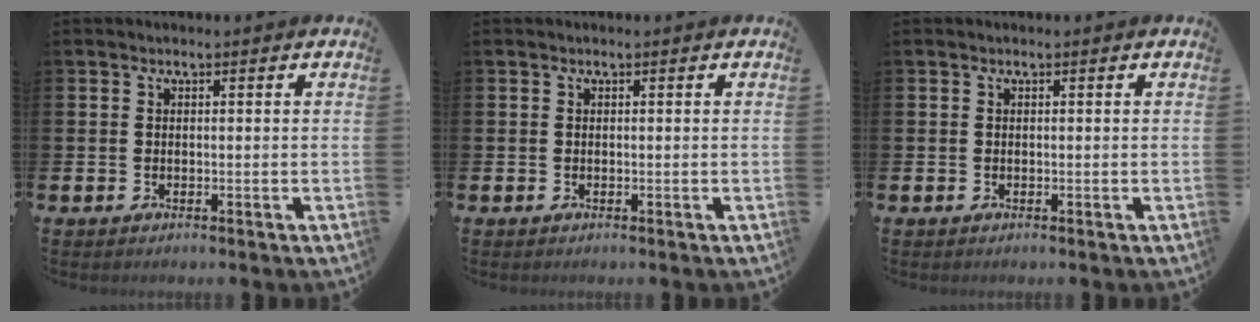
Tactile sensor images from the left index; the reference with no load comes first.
{"total": 0.0}
{"total": 0.0}